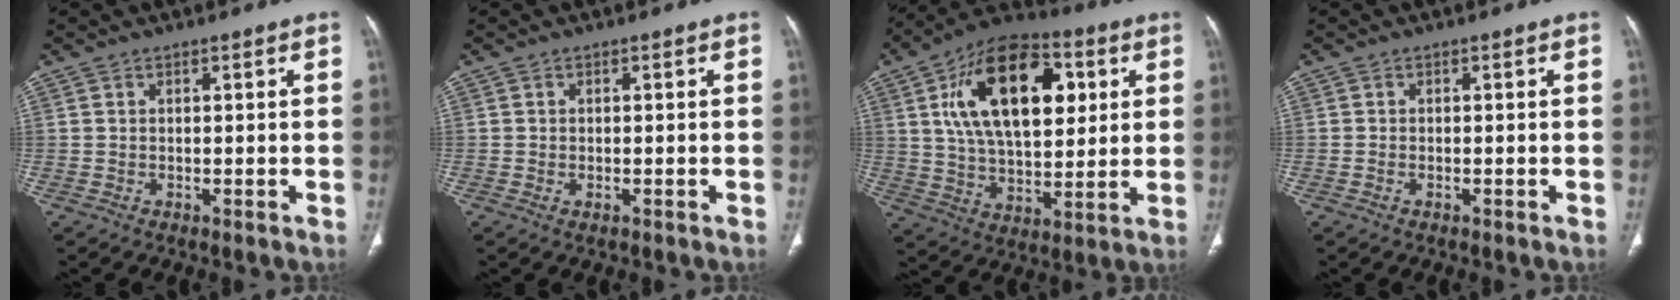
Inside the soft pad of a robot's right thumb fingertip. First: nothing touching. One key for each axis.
{"total": 1.2, "fx": -0.5, "fy": 0.6, "fz": 0.9, "tx": -0.019, "ty": 0.007, "tz": -0.004}
{"total": 23.1, "fx": 6.7, "fy": 12.7, "fz": 18.2, "tx": -0.272, "ty": -0.005, "tz": 0.106}
{"total": 0.6, "fx": -0.3, "fy": 0.3, "fz": 0.4, "tx": -0.012, "ty": 0.006, "tz": -0.004}